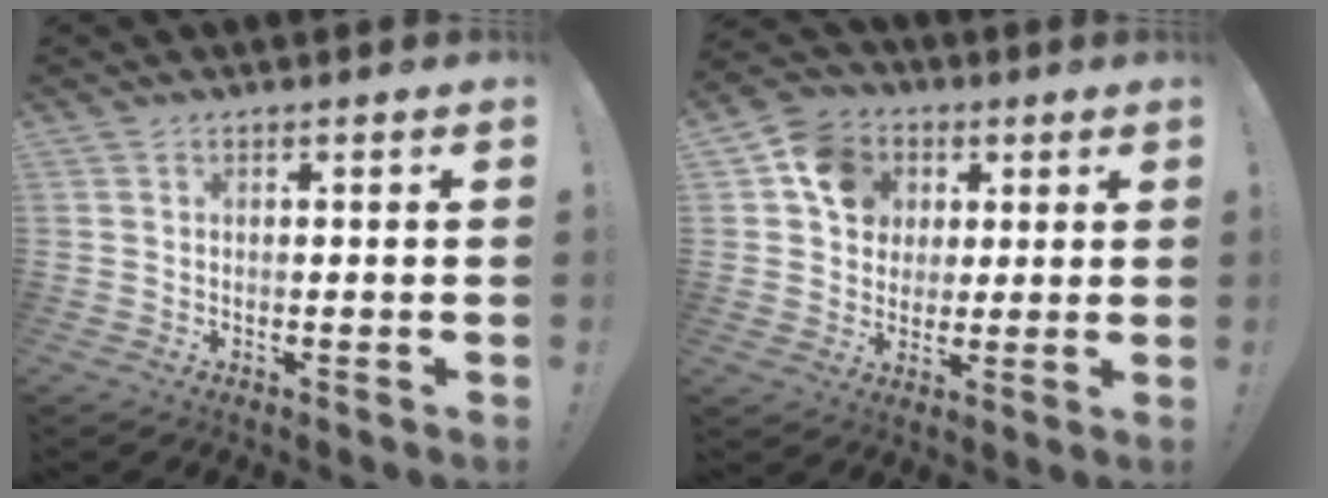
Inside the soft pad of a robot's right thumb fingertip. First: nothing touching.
{"total": 12.3, "force": [3.9, 10.6, 4.9], "torque": [-0.065, -0.008, 0.079]}